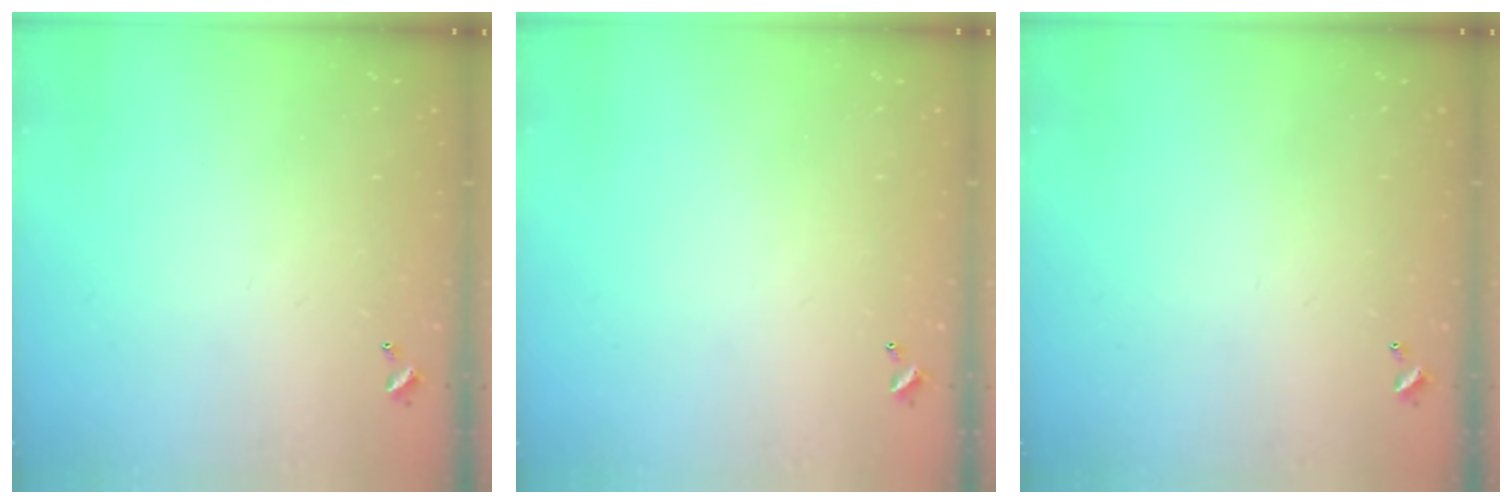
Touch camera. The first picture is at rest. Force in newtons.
{"total": 0.0}
{"total": 0.0}